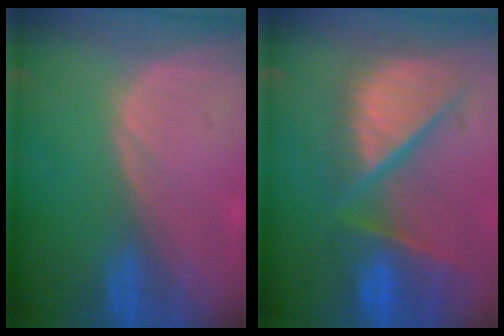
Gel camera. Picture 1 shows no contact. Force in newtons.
{"total": 12.1, "press": 9.9, "slide": 7.0}